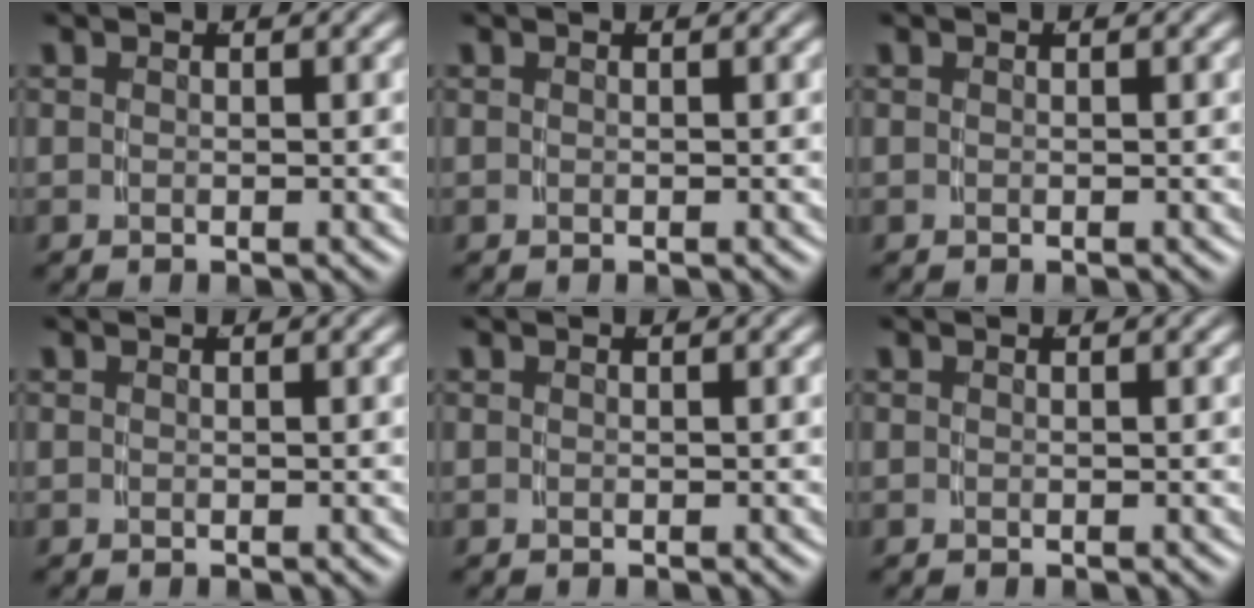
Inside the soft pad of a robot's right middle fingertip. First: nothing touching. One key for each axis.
{"total": 0.0}
{"total": 0.0}
{"total": 0.0}
{"total": 0.0}
{"total": 0.0}